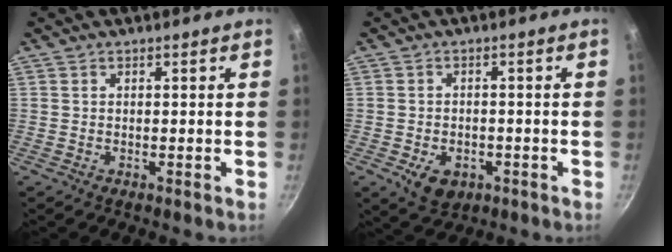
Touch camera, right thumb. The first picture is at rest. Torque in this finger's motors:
{"motor_torque": [0.87, 0.67, 0.14, -0.38, 0.01]}